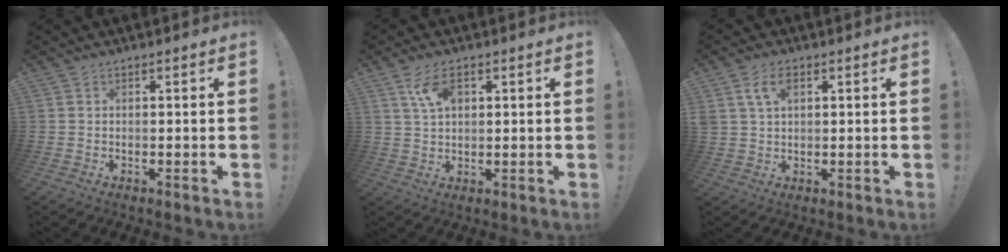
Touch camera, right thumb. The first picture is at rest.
{"total": 7.2, "force": [3.0, 4.1, 5.1], "torque": [-0.087, -0.003, 0.057]}
{"total": 5.3, "force": [2.3, 3.1, 3.7], "torque": [-0.065, 0.003, 0.043]}